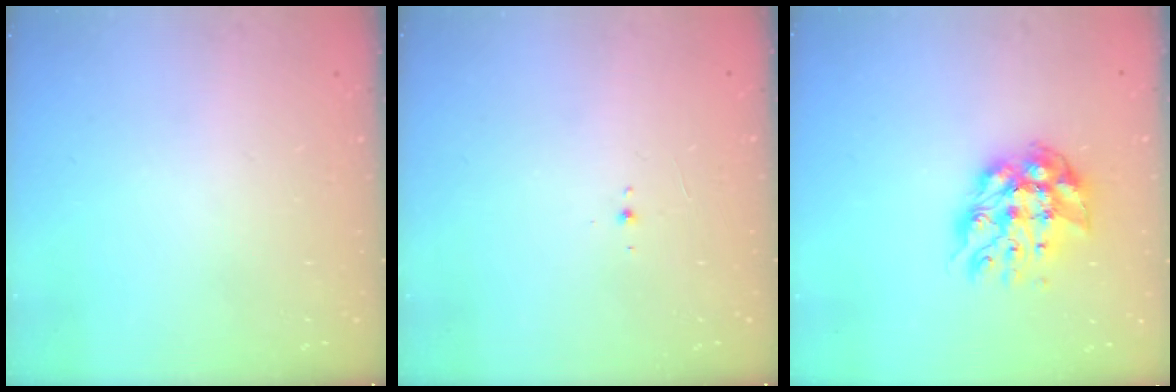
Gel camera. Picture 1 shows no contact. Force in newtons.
{"total": 3.2, "press": 3.2, "slide": 0.4}
{"total": 12.3, "press": 12.3, "slide": 1.2}